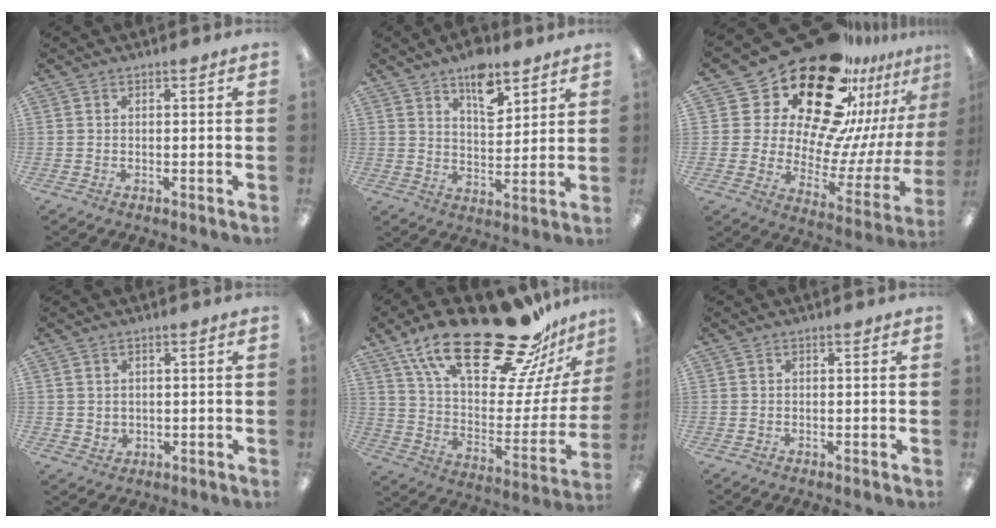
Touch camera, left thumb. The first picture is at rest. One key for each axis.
{"total": 9.8, "fx": 6.7, "fy": 4.6, "fz": 5.4, "tx": -0.069, "ty": -0.037, "tz": 0.113}
{"total": 29.4, "fx": 19.8, "fy": 14.4, "fz": 16.4, "tx": -0.291, "ty": -0.152, "tz": 0.355}
{"total": 2.5, "fx": 1.3, "fy": 2.1, "fz": 0.2, "tx": -0.002, "ty": -0.005, "tz": 0.023}
{"total": 30.0, "fx": 20.3, "fy": 10.6, "fz": 19.5, "tx": -0.305, "ty": -0.128, "tz": 0.345}
{"total": 0.0}